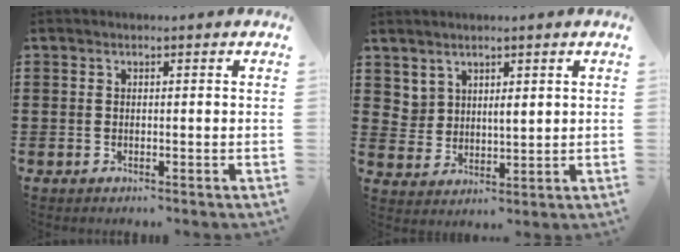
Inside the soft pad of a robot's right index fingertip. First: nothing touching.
{"total": 3.6, "force": [3.0, 1.9, 0.8], "torque": [-0.027, 0.000, 0.058]}